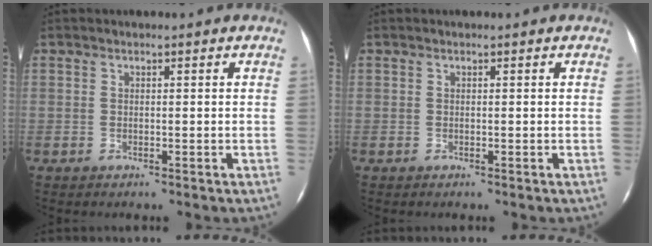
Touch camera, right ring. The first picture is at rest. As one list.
[{"total": 0.0}]